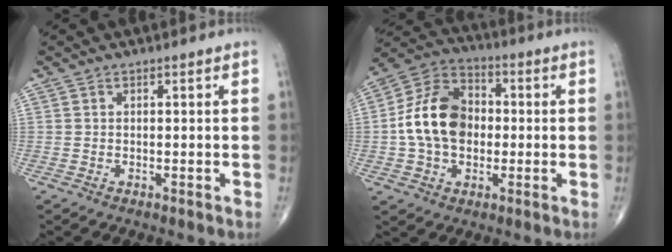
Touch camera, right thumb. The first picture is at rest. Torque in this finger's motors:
{"motor_torque": [0.45, 0.32, 1.37, -0.21, 0.17]}